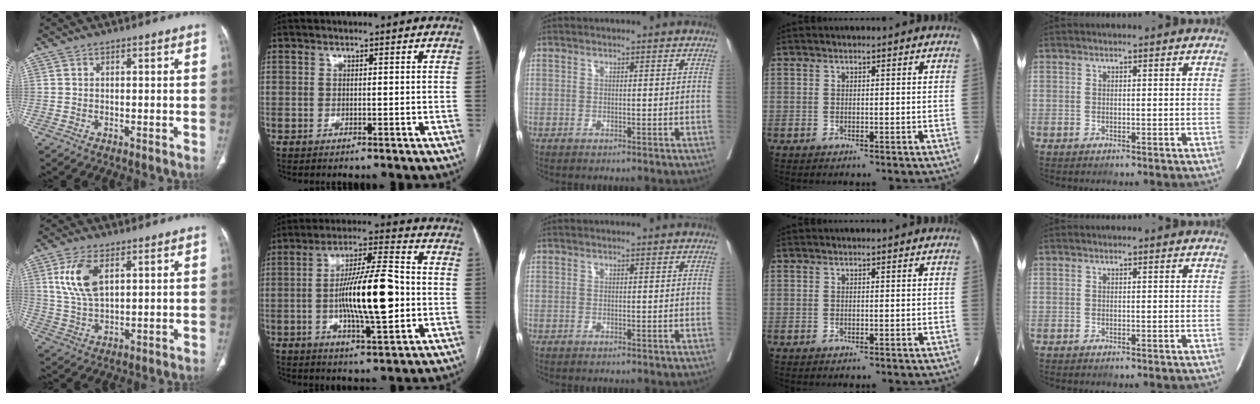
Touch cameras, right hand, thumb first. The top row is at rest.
{"thumb": {"total": 9.5, "force": [3.5, 4.8, 7.4], "torque": [-0.152, -0.009, 0.074]}, "index": {"total": 14.5, "force": [-1.8, 2.4, 14.2], "torque": [-0.248, 0.006, -0.028]}}